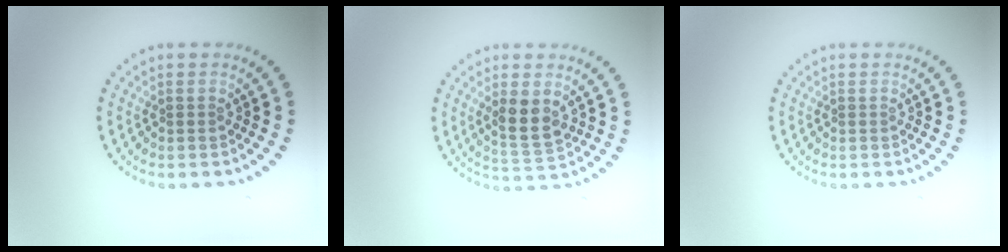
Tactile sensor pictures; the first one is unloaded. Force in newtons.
{"total": 3.5, "press": 3.3, "slide": 1.0}
{"total": 0.0}